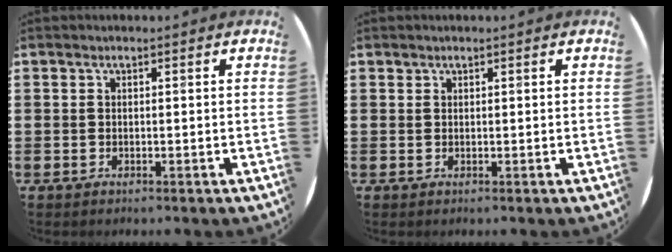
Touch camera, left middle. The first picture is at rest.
{"total": 0.0}